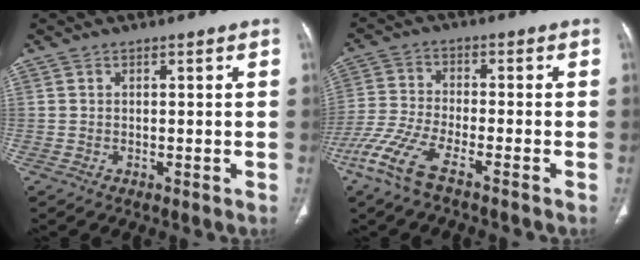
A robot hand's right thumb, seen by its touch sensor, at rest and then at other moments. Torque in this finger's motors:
{"motor_torque": [0.12, -0.05, 0.92, -0.51, 0.20]}